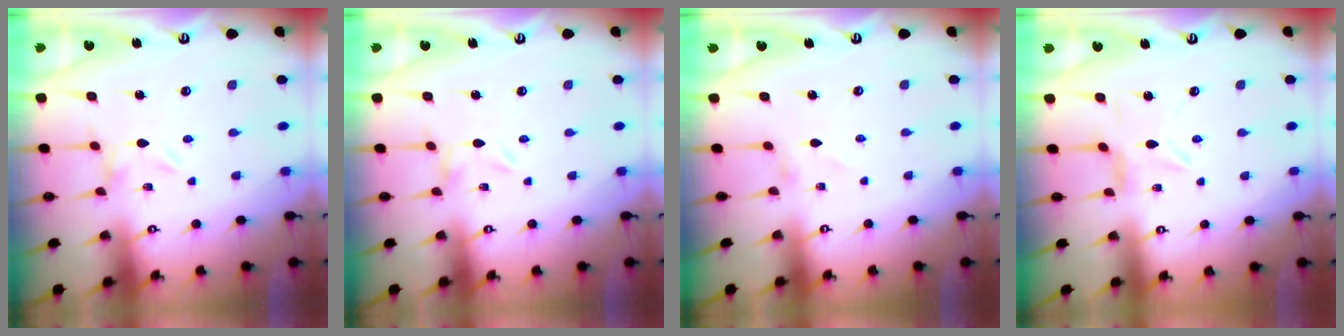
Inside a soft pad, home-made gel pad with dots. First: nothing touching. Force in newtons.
{"total": 0.0}
{"total": 0.8, "press": 0.8, "slide": 0.1}
{"total": 2.4, "press": 2.4, "slide": 0.3}